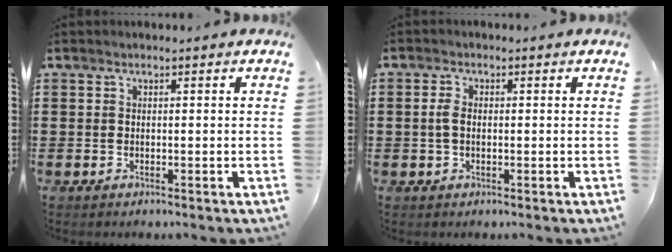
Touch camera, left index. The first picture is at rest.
{"total": 2.4, "force": [0.0, 1.3, 2.0], "torque": [-0.048, 0.002, -0.004]}